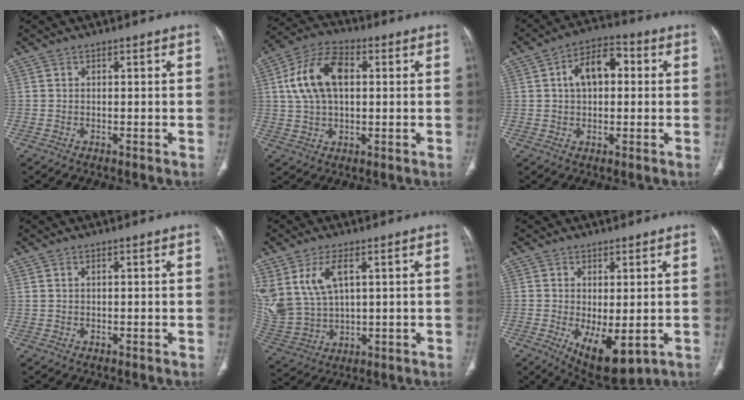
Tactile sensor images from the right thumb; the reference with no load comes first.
{"total": 12.8, "force": [2.5, 7.6, 10.1], "torque": [-0.191, 0.020, 0.042]}
{"total": 9.5, "force": [1.8, 5.7, 7.3], "torque": [-0.109, 0.024, 0.023]}
{"total": 0.6, "force": [0.4, 0.3, 0.4], "torque": [-0.010, 0.005, 0.010]}
{"total": 12.9, "force": [5.0, 7.2, 9.4], "torque": [-0.207, -0.015, 0.120]}
{"total": 9.3, "force": [-2.1, 4.2, 8.1], "torque": [-0.118, -0.019, -0.014]}